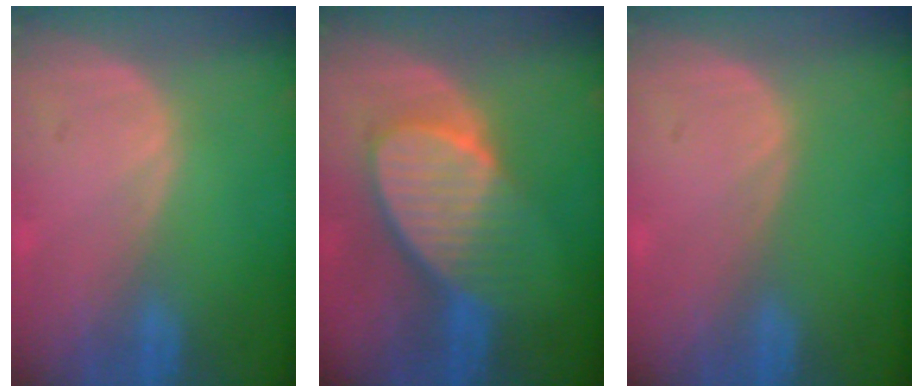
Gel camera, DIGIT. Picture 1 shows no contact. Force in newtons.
{"total": 8.8, "press": 8.0, "slide": 3.7}
{"total": 0.0}